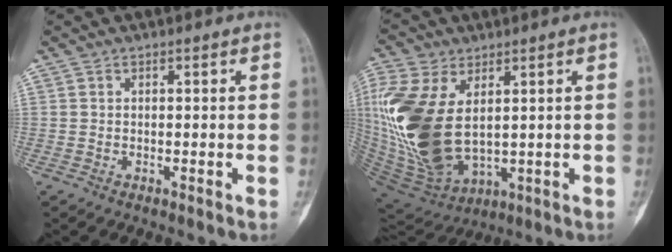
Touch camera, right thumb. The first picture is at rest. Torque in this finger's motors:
{"motor_torque": [-0.93, 2.60, 1.51, 1.26, 0.97]}